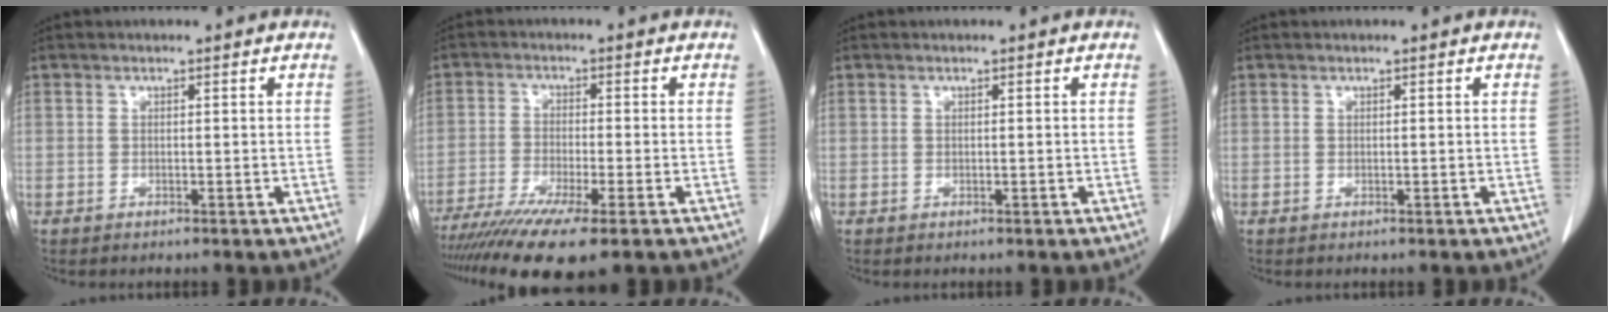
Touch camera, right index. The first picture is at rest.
{"total": 12.1, "force": [-8.7, 0.9, 8.3], "torque": [-0.143, -0.027, -0.142]}
{"total": 0.0}
{"total": 0.0}